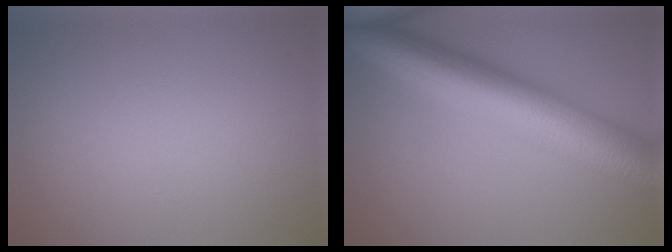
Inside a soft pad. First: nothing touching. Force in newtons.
{"total": 11.1, "press": 11.1, "slide": 0.2}